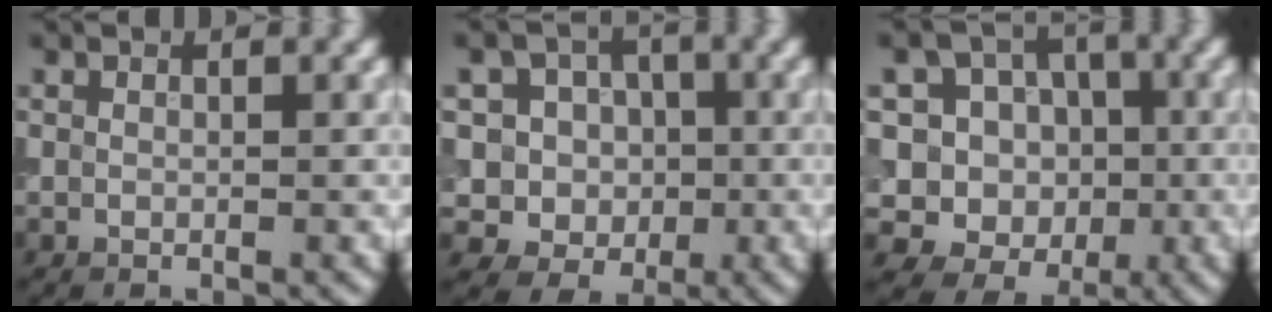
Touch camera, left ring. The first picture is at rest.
{"total": 6.8, "force": [1.2, 6.3, 2.3], "torque": [-0.027, 0.022, 0.000]}
{"total": 11.3, "force": [0.6, 10.7, 3.6], "torque": [-0.098, 0.053, -0.014]}